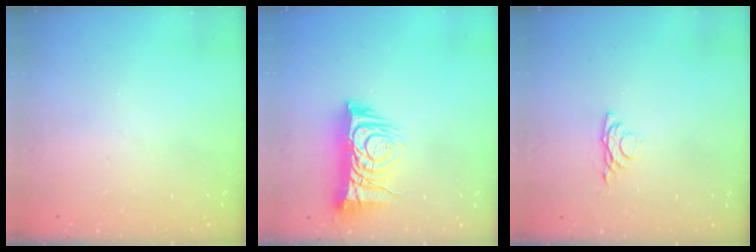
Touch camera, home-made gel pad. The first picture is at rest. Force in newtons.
{"total": 12.2, "press": 12.1, "slide": 1.3}
{"total": 4.3, "press": 4.2, "slide": 0.8}